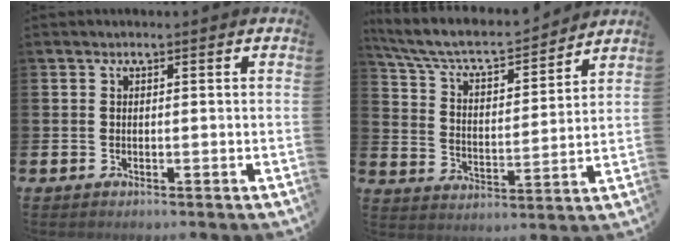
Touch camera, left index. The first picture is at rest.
{"total": 7.4, "force": [6.6, 2.0, 2.6], "torque": [-0.088, -0.048, 0.112]}